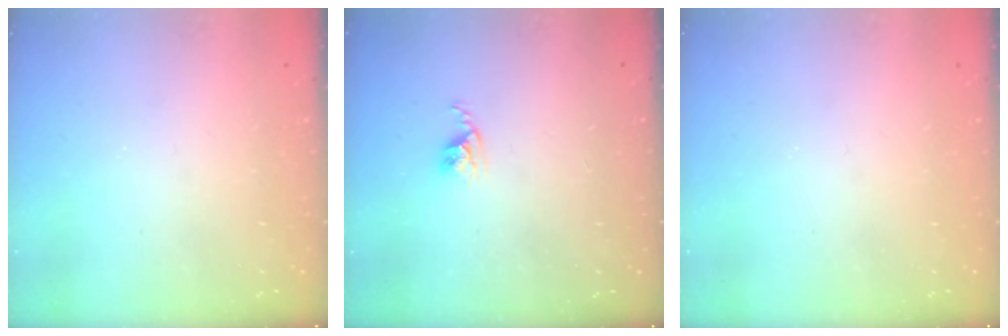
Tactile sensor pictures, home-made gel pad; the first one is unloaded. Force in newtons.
{"total": 3.4, "press": 3.4, "slide": 0.4}
{"total": 0.0}